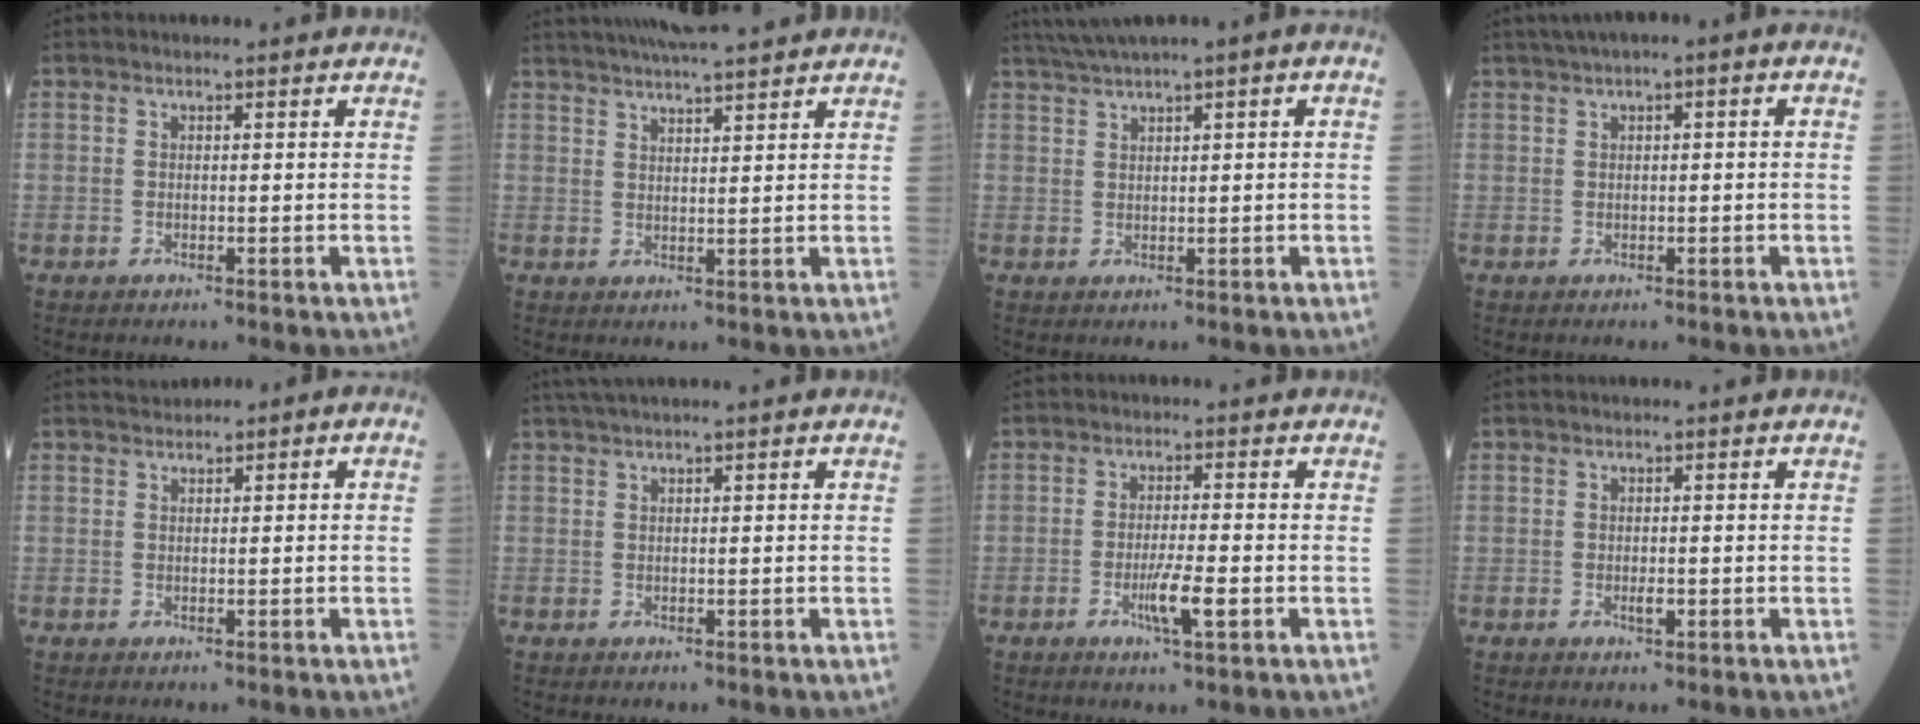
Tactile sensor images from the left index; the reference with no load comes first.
{"total": 11.1, "force": [9.9, 0.5, 5.1], "torque": [-0.086, 0.025, 0.143]}
{"total": 5.0, "force": [3.0, 0.0, 4.0], "torque": [-0.080, 0.023, 0.058]}
{"total": 4.0, "force": [1.4, 0.9, 3.7], "torque": [-0.058, 0.023, 0.018]}
{"total": 1.8, "force": [0.9, 0.9, 1.3], "torque": [-0.028, 0.026, 0.019]}
{"total": 2.2, "force": [1.6, -0.5, 1.4], "torque": [-0.034, 0.014, 0.037]}
{"total": 4.6, "force": [-1.8, 0.1, 4.2], "torque": [-0.079, -0.008, -0.033]}
{"total": 1.0, "force": [-0.4, 0.3, 0.8], "torque": [-0.017, -0.003, -0.006]}